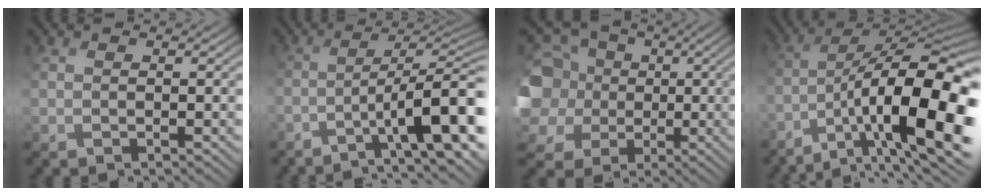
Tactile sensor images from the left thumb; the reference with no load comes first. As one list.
[{"total": 11.4, "force": [-6.2, 2.4, 9.3], "torque": [-0.114, 0.025, -0.089]}, {"total": 12.4, "force": [-0.1, 11.8, 4.0], "torque": [-0.191, -0.012, -0.014]}, {"total": 17.4, "force": [-7.1, 6.6, 14.4], "torque": [-0.233, -0.015, -0.109]}]